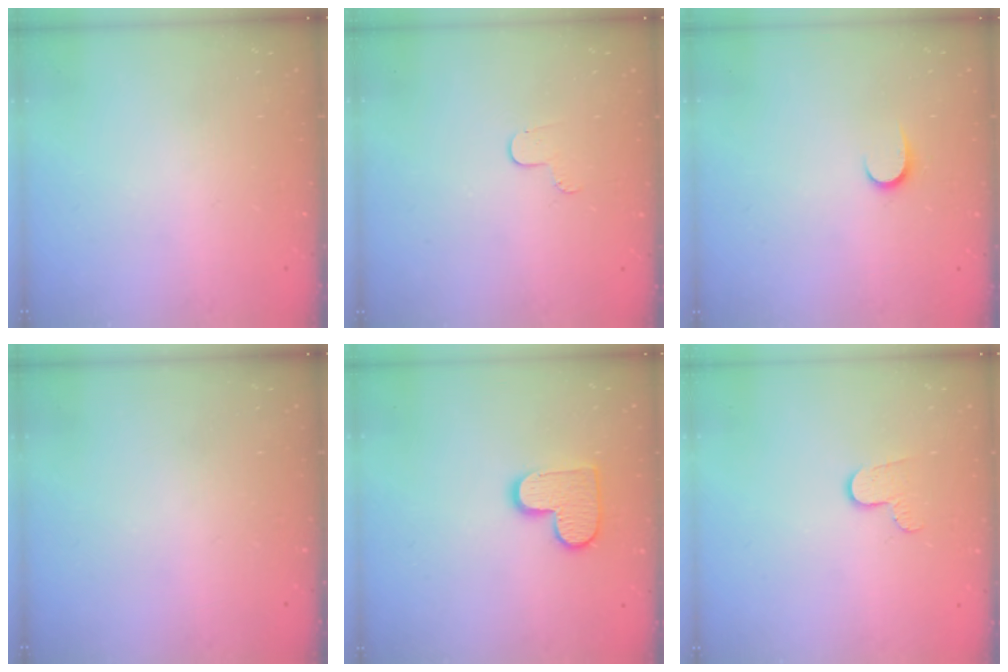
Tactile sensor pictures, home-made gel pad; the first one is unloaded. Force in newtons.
{"total": 3.5, "press": 3.5, "slide": 0.4}
{"total": 5.1, "press": 5.1, "slide": 0.5}
{"total": 0.0}
{"total": 11.0, "press": 11.0, "slide": 0.7}
{"total": 6.1, "press": 6.0, "slide": 0.6}